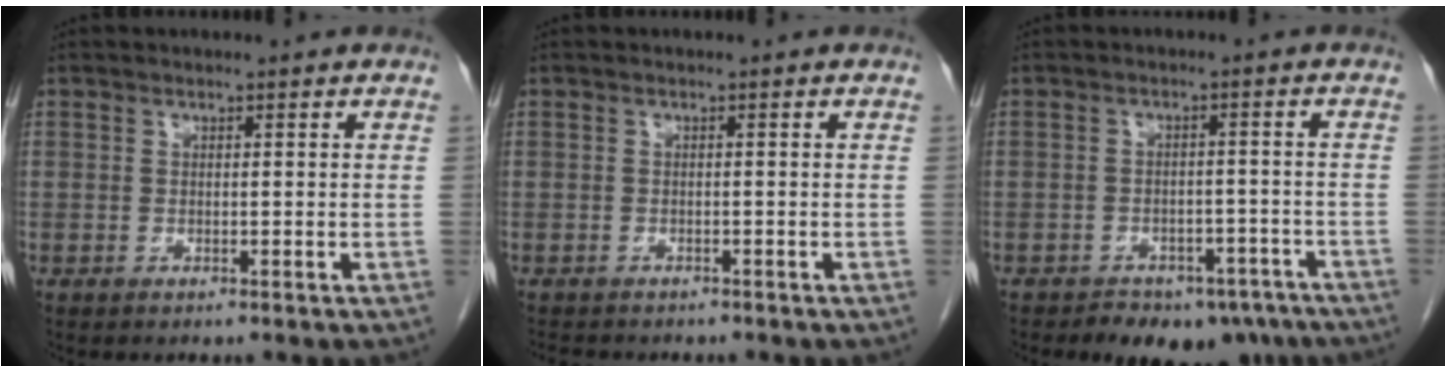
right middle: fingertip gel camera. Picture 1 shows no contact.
{"total": 4.0, "force": [-3.4, 1.4, 1.5], "torque": [-0.026, -0.007, -0.046]}
{"total": 10.3, "force": [-7.9, 5.5, 3.6], "torque": [-0.029, 0.010, -0.096]}